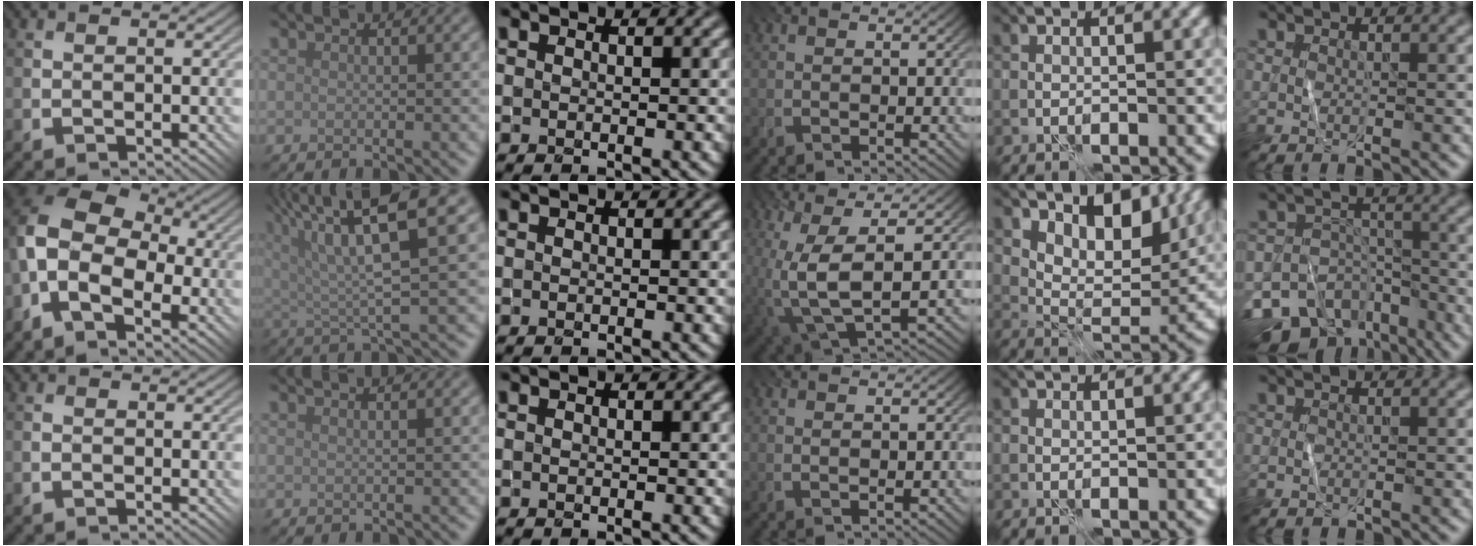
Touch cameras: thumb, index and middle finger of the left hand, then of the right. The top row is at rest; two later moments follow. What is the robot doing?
{"motion": "fold", "object": "shorts"}